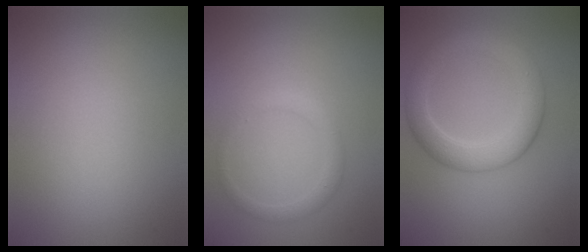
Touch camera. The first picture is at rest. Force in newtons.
{"total": 1.5, "press": 1.5, "slide": 0.1}
{"total": 4.6, "press": 4.6, "slide": 0.1}